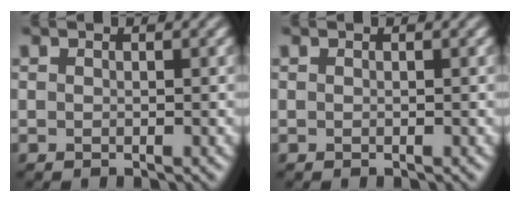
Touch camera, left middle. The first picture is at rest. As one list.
[{"total": 0.0}]